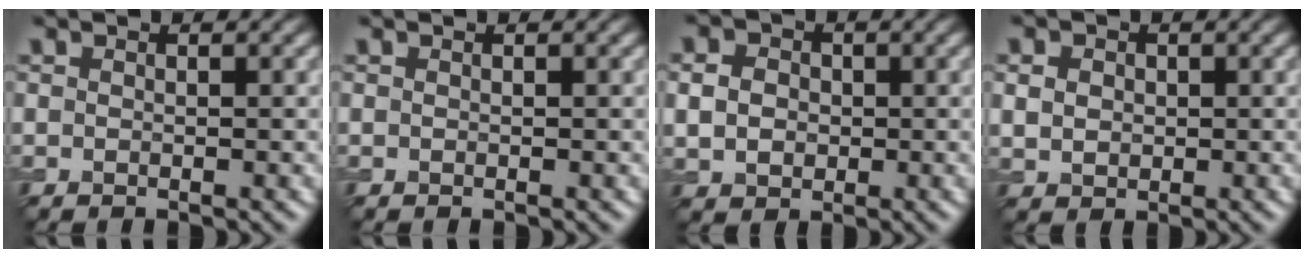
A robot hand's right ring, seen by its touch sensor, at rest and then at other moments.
{"total": 0.0}
{"total": 3.4, "force": [0.2, 2.8, 1.8], "torque": [-0.038, 0.004, -0.003]}
{"total": 2.7, "force": [0.7, 2.2, 1.3], "torque": [-0.029, 0.008, 0.009]}